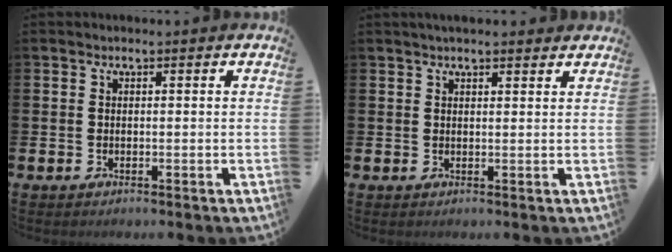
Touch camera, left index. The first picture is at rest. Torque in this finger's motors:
{"motor_torque": [0.99, -1.15, 0.31, 0.18]}